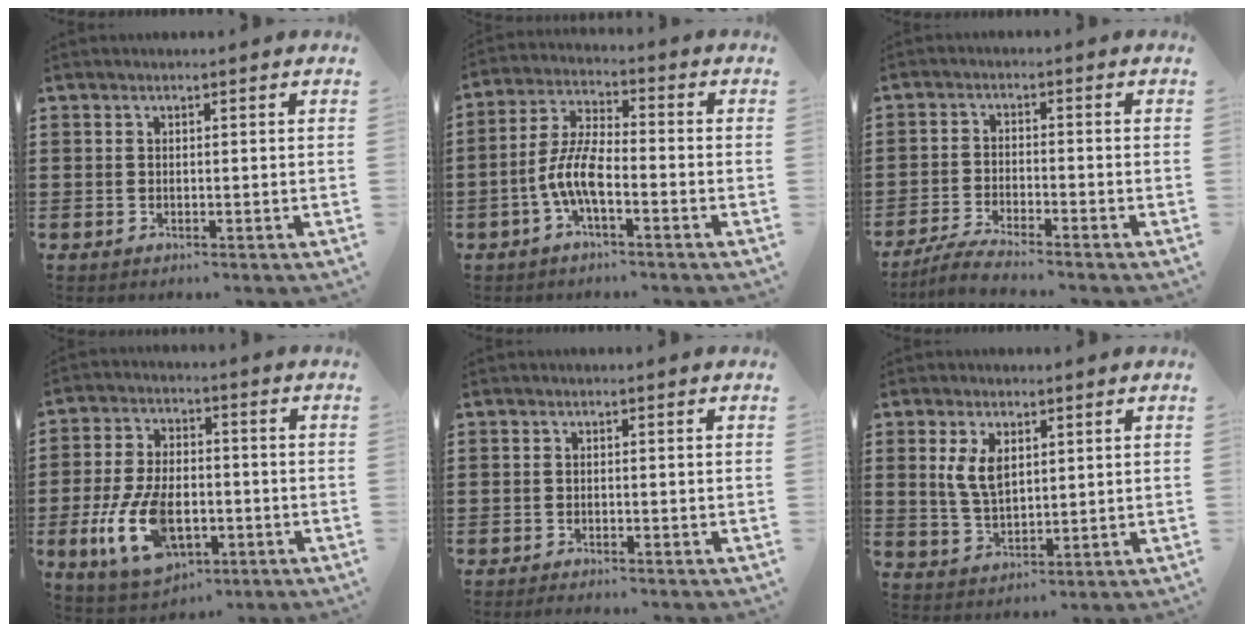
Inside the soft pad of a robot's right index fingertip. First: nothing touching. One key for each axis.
{"total": 7.3, "fx": -2.8, "fy": 2.4, "fz": 6.3, "tx": -0.162, "ty": -0.013, "tz": -0.063}
{"total": 3.6, "fx": -3.4, "fy": -0.1, "fz": 1.1, "tx": -0.034, "ty": -0.006, "tz": -0.072}
{"total": 11.6, "fx": -3.6, "fy": 6.3, "fz": 9.0, "tx": -0.211, "ty": -0.008, "tz": -0.065}
{"total": 0.8, "fx": -0.8, "fy": 0.0, "fz": 0.0, "tx": -0.002, "ty": -0.001, "tz": -0.016}
{"total": 5.3, "fx": 1.8, "fy": 2.8, "fz": 4.2, "tx": -0.097, "ty": 0.004, "tz": 0.029}